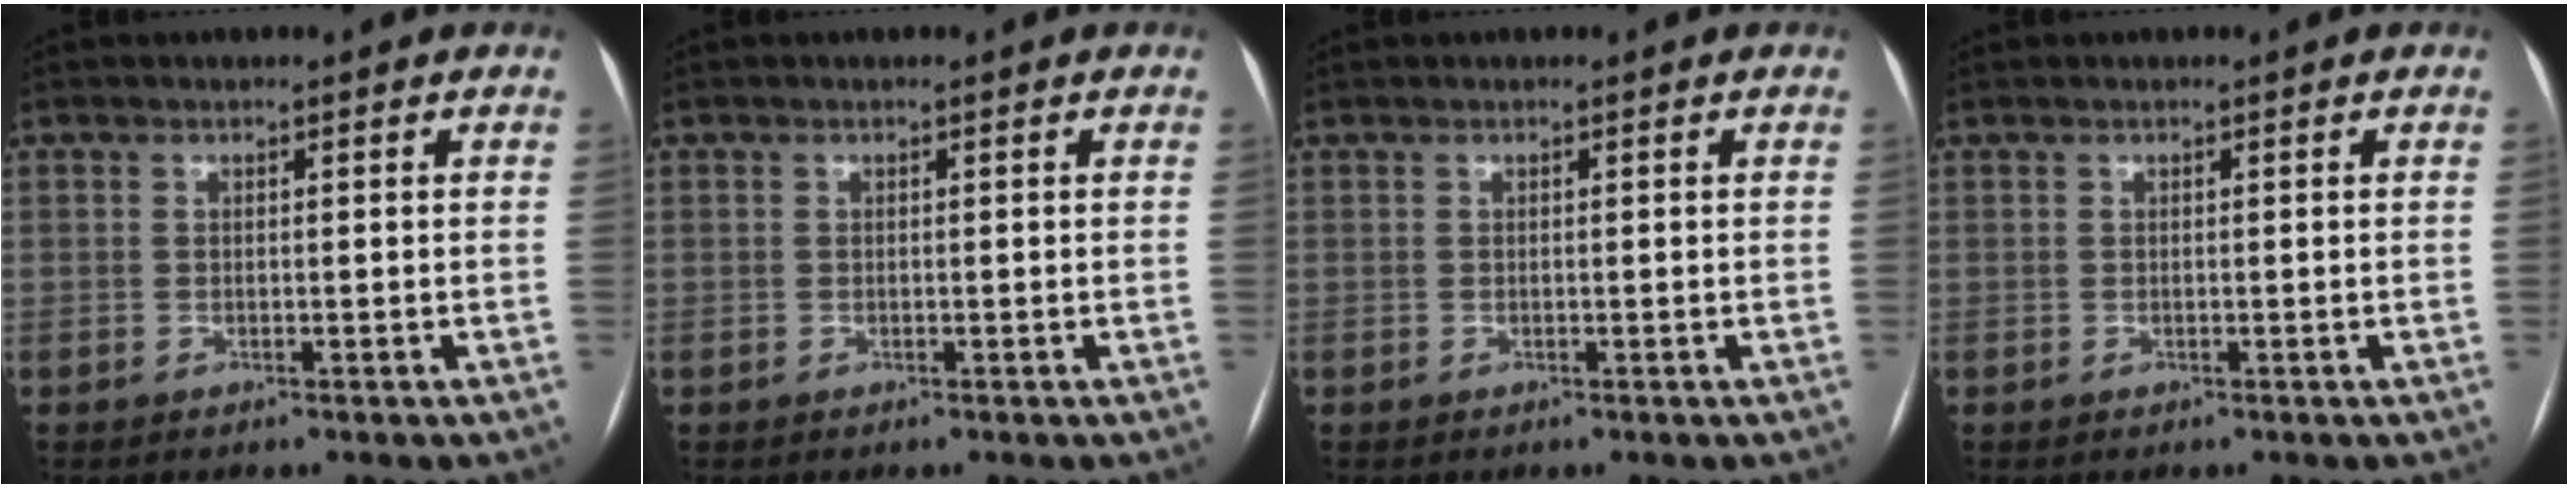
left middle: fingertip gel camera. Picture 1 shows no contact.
{"total": 0.0}
{"total": 0.0}
{"total": 0.0}